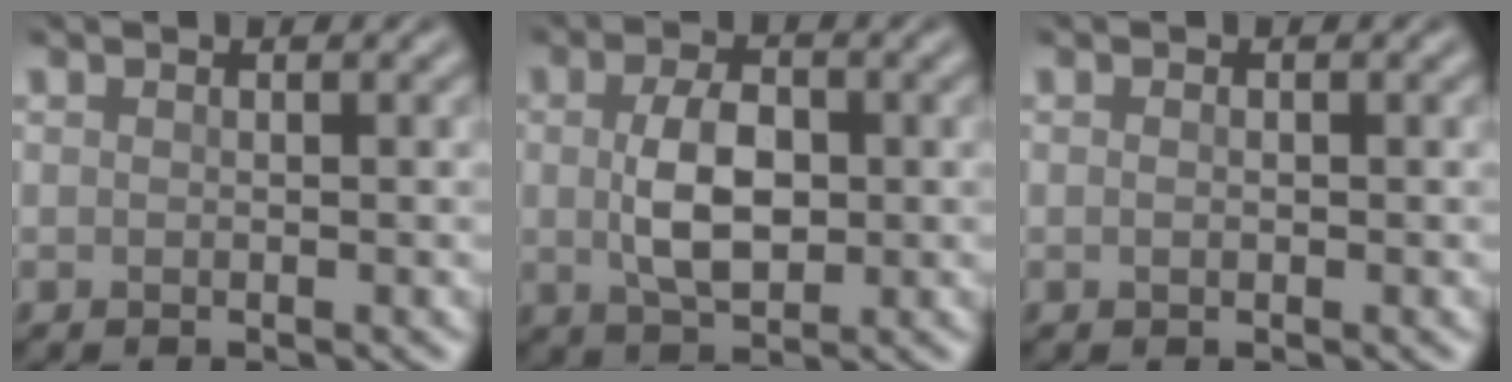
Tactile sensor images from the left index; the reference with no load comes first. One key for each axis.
{"total": 5.1, "fx": 0.2, "fy": 3.0, "fz": 4.2, "tx": -0.087, "ty": 0.002, "tz": 0.005}
{"total": 0.5, "fx": 0.0, "fy": 0.3, "fz": 0.4, "tx": -0.010, "ty": 0.001, "tz": 0.001}